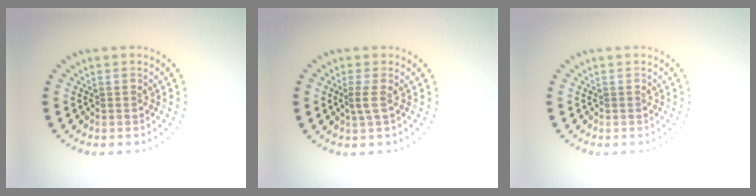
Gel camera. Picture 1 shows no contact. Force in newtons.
{"total": 1.2, "press": 0.9, "slide": 0.8}
{"total": 0.0}